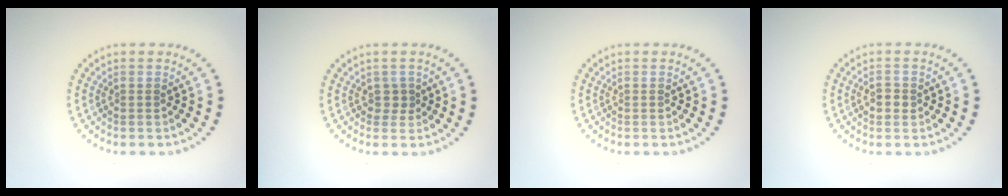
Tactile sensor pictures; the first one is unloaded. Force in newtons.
{"total": 1.1, "press": 0.8, "slide": 0.7}
{"total": 0.0}
{"total": 1.4, "press": 1.3, "slide": 0.1}